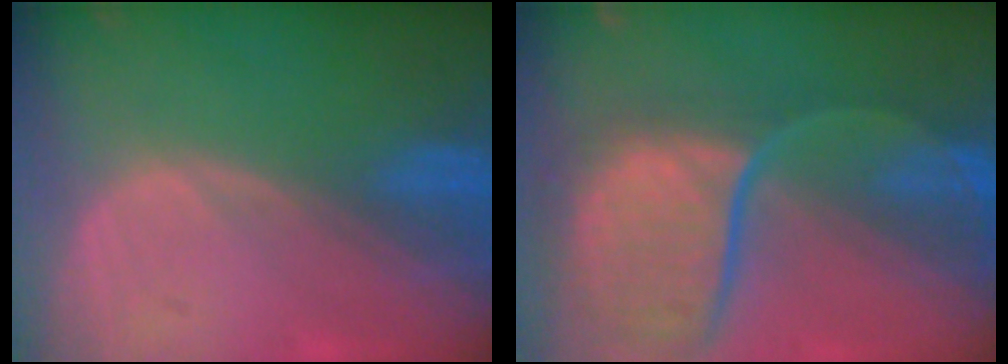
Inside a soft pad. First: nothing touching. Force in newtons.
{"total": 12.1, "press": 9.8, "slide": 7.1}